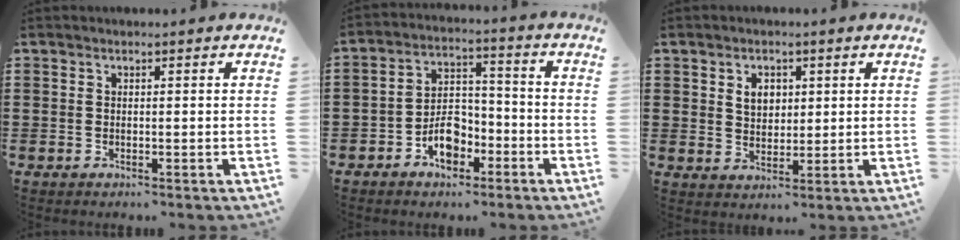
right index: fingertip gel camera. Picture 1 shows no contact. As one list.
[{"total": 6.6, "force": [-3.6, 4.0, 3.8], "torque": [-0.061, 0.012, -0.066]}, {"total": 3.6, "force": [1.2, 2.7, 2.1], "torque": [-0.051, 0.012, 0.019]}]